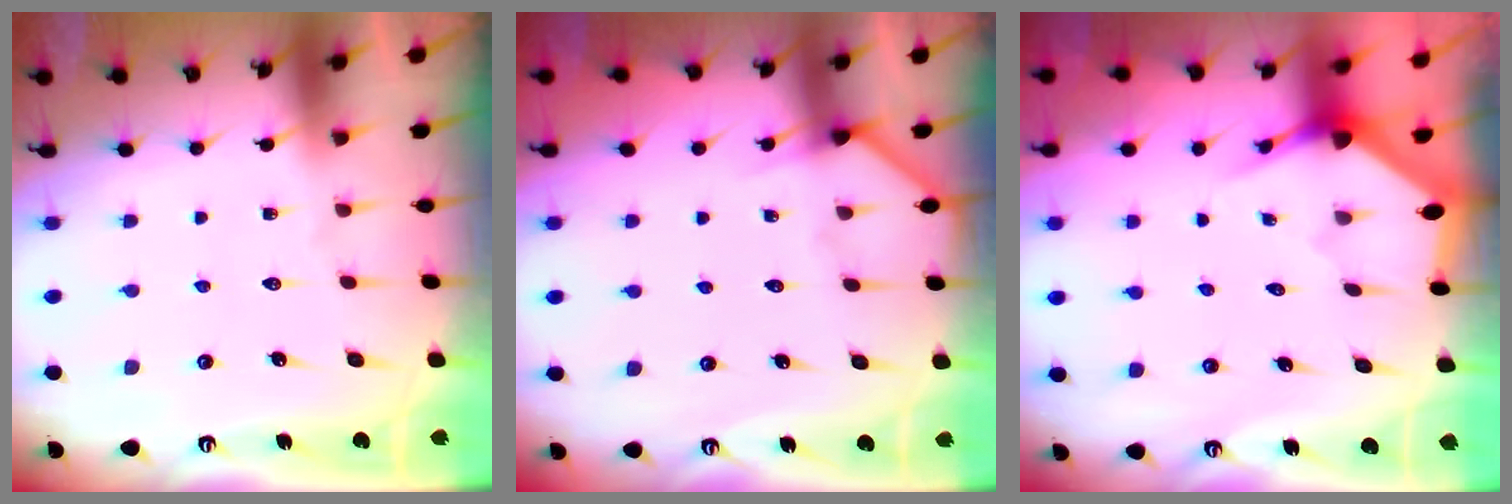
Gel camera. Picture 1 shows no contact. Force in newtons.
{"total": 3.0, "press": 3.0, "slide": 0.2}
{"total": 3.1, "press": 3.1, "slide": 0.2}